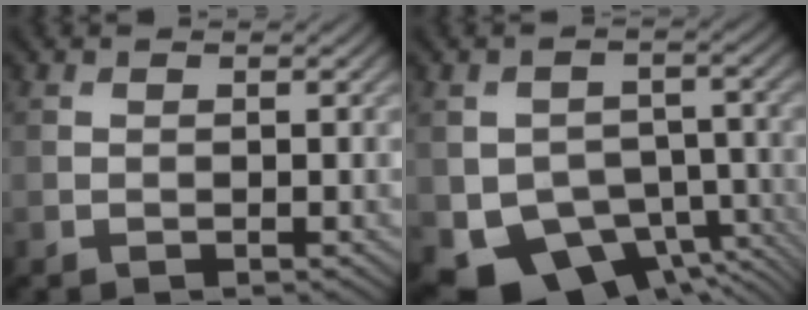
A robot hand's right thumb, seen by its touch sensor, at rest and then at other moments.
{"total": 9.9, "force": [-5.2, 6.7, 5.2], "torque": [-0.094, -0.033, -0.086]}